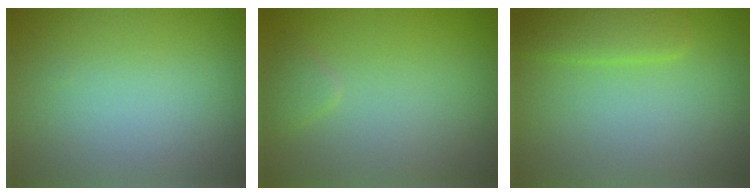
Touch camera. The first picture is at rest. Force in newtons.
{"total": 0.9, "press": 0.9, "slide": 0.1}
{"total": 2.5, "press": 2.5, "slide": 0.1}